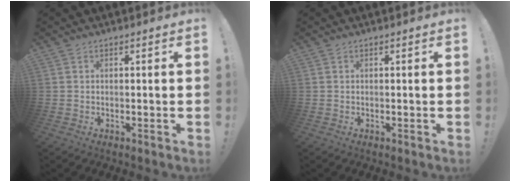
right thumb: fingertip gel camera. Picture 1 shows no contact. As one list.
[{"total": 0.0}]